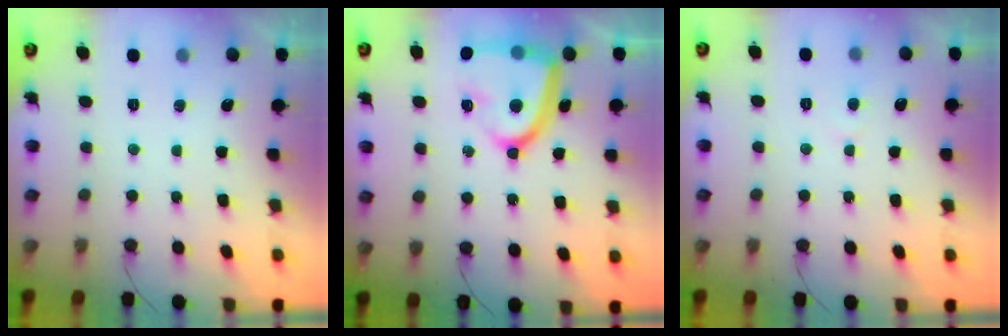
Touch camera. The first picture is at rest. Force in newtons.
{"total": 19.6, "press": 19.5, "slide": 1.7}
{"total": 2.4, "press": 2.4, "slide": 0.2}